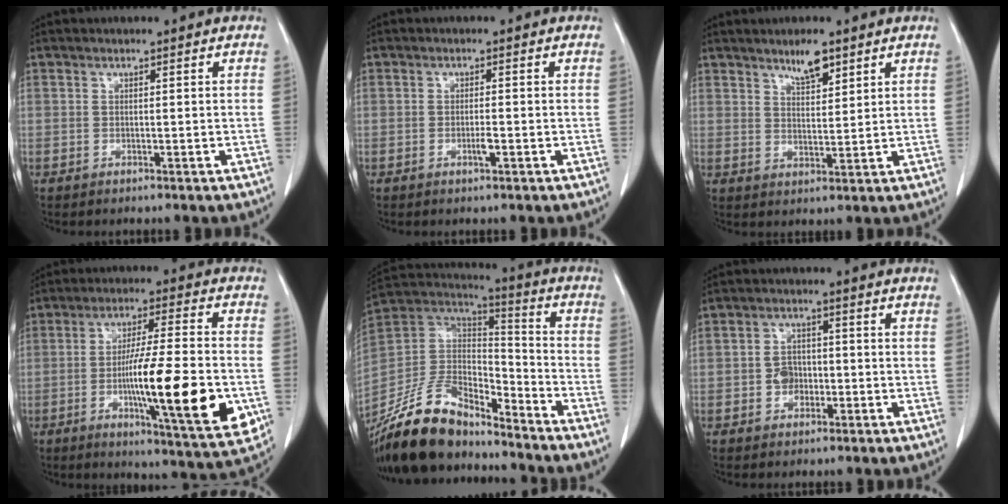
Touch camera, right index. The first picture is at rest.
{"total": 1.5, "force": [-0.5, 0.1, 1.4], "torque": [-0.024, 0.000, -0.008]}
{"total": 4.4, "force": [3.3, 1.1, 2.7], "torque": [-0.049, -0.002, 0.058]}
{"total": 19.2, "force": [-4.2, 1.7, 18.7], "torque": [-0.271, -0.015, -0.057]}
{"total": 19.4, "force": [-16.0, 6.8, 8.6], "torque": [-0.175, 0.021, -0.297]}
{"total": 3.4, "force": [-1.0, 2.6, 2.0], "torque": [-0.030, 0.012, -0.014]}